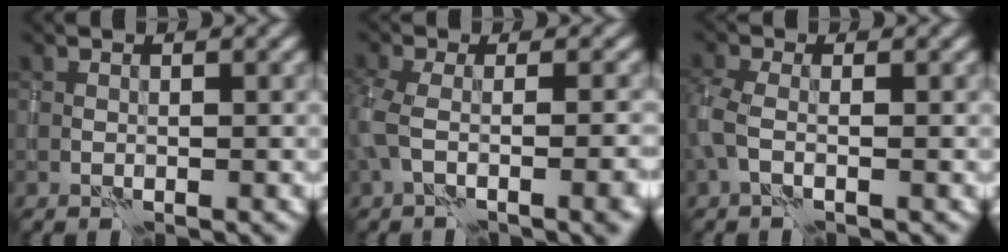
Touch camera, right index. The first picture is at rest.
{"total": 6.9, "force": [-2.0, 2.8, 6.0], "torque": [-0.109, -0.013, -0.028]}
{"total": 2.2, "force": [-0.4, 1.0, 2.0], "torque": [-0.056, 0.000, -0.015]}